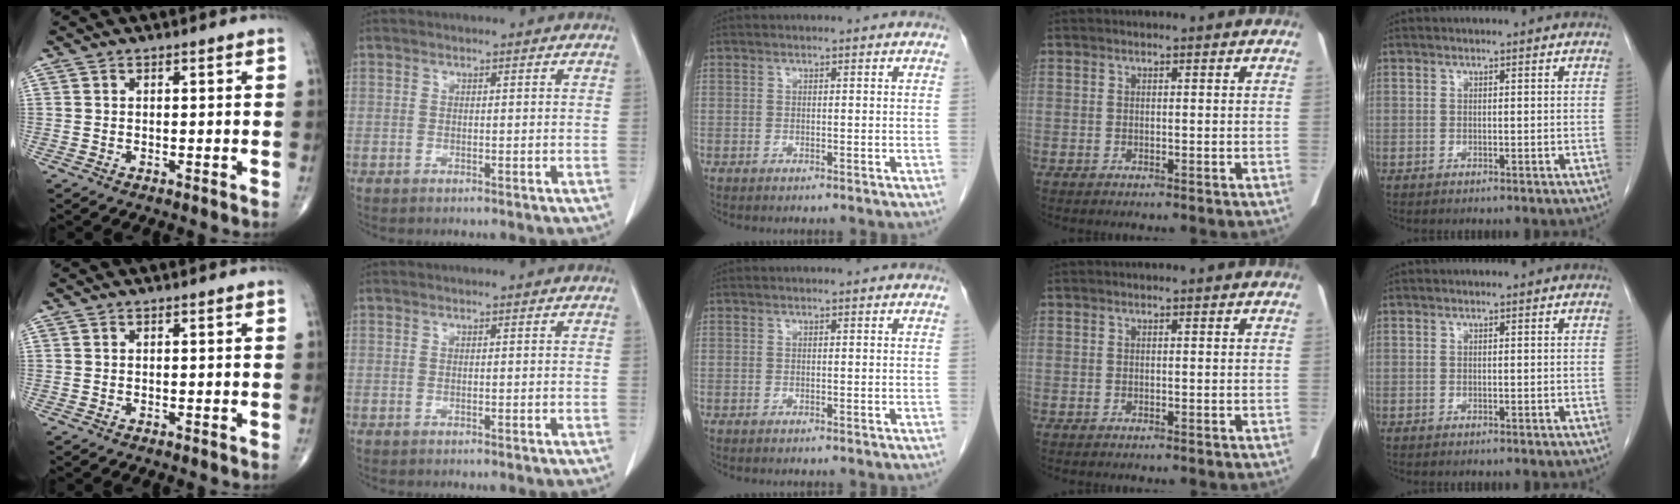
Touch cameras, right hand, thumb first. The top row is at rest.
{}